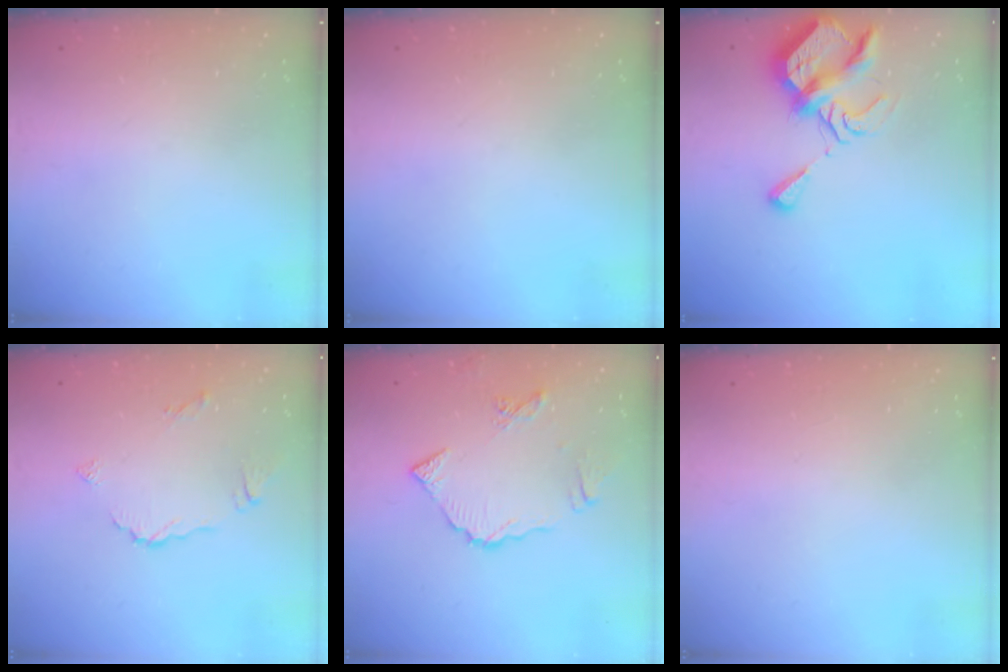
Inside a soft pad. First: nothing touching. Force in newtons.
{"total": 0.0}
{"total": 12.1, "press": 12.1, "slide": 0.9}
{"total": 6.4, "press": 6.4, "slide": 0.3}
{"total": 9.5, "press": 9.4, "slide": 1.0}
{"total": 1.8, "press": 1.8, "slide": 0.1}